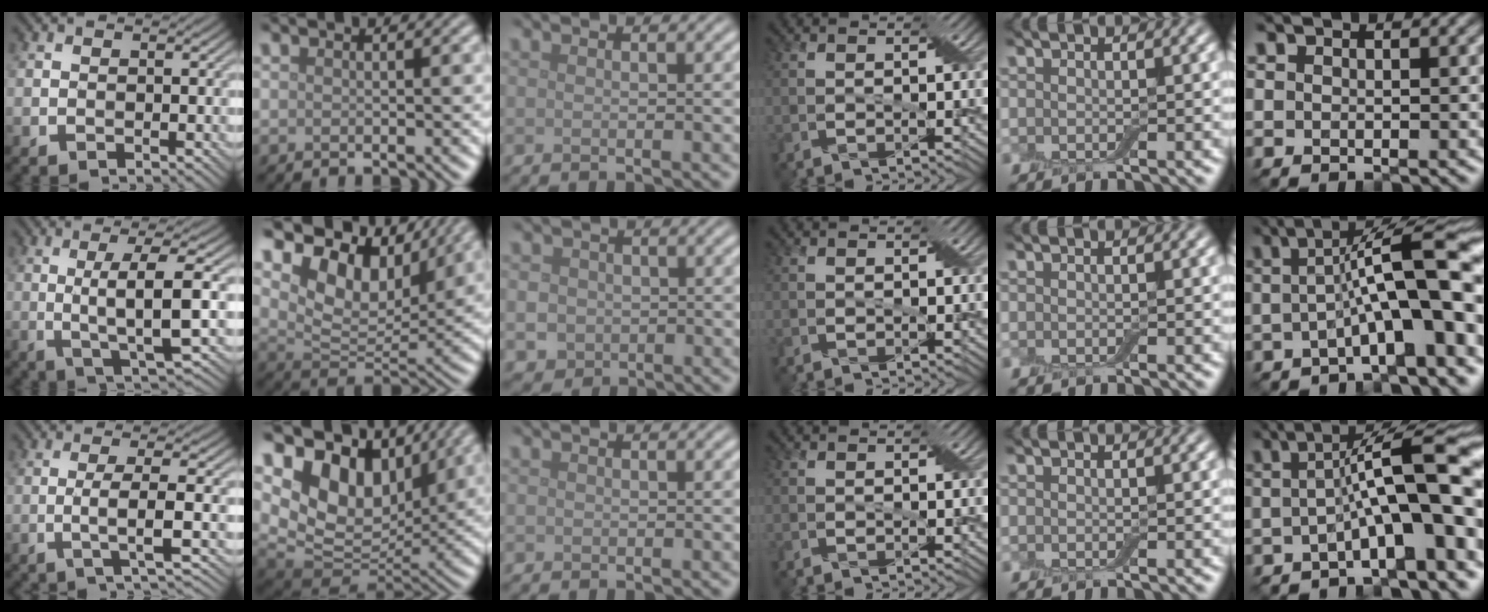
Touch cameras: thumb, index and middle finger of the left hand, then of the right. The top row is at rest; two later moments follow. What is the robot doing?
{"motion": "extract", "object": "backpack"}